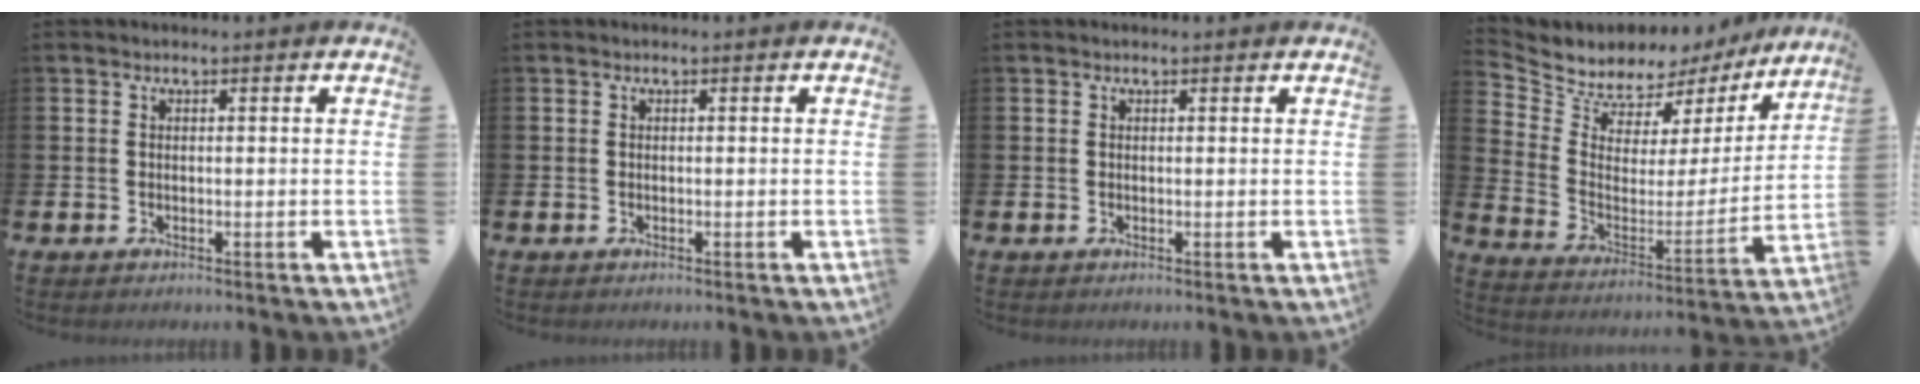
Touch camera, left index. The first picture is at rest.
{"total": 0.0}
{"total": 0.0}
{"total": 7.1, "force": [6.3, 3.4, 0.4], "torque": [-0.056, -0.050, 0.111]}